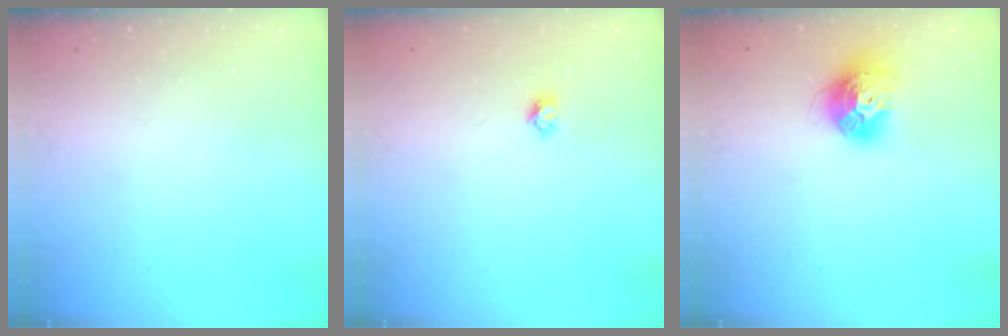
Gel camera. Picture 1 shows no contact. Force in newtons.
{"total": 3.7, "press": 3.7, "slide": 0.4}
{"total": 12.8, "press": 12.8, "slide": 1.1}